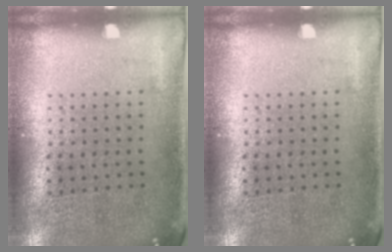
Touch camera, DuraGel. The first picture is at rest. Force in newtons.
{"total": 0.0}